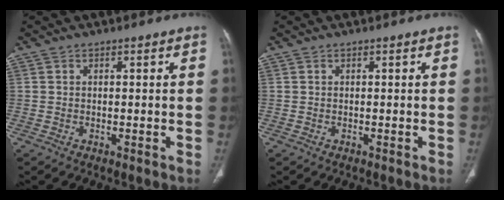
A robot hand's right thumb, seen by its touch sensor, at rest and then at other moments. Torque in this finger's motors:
{"motor_torque": [0.05, 0.05, -0.22, 0.22, 0.02]}